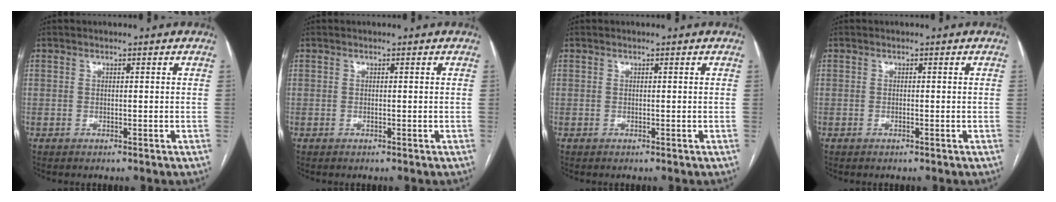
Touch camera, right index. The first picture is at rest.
{"total": 0.0}
{"total": 0.0}
{"total": 0.0}